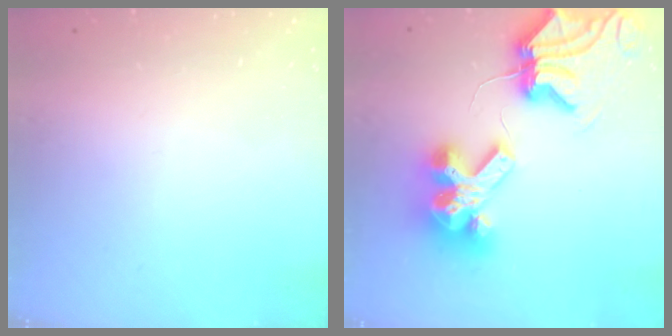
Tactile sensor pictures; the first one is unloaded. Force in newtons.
{"total": 15.4, "press": 15.3, "slide": 2.1}